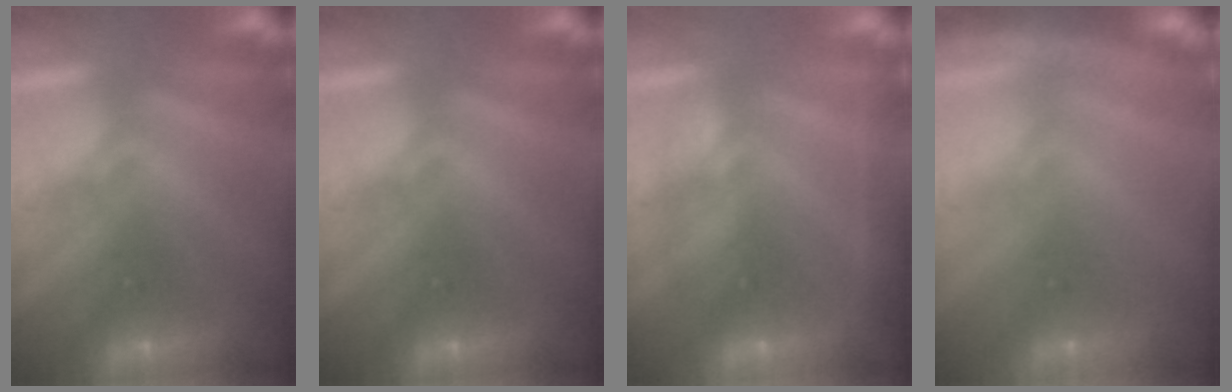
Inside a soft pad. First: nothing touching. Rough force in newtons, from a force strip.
{"total": 0.0}
{"total": 2.2}
{"total": 8.7}